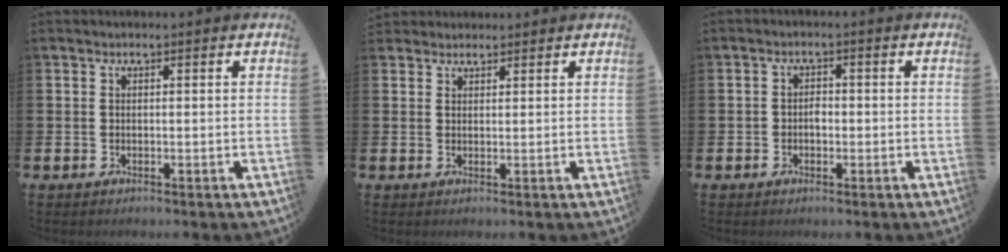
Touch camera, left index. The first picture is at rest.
{"total": 2.0, "force": [1.8, 0.8, -0.1], "torque": [0.011, -0.004, 0.032]}
{"total": 1.5, "force": [-0.4, 1.2, 0.8], "torque": [-0.013, 0.004, -0.011]}